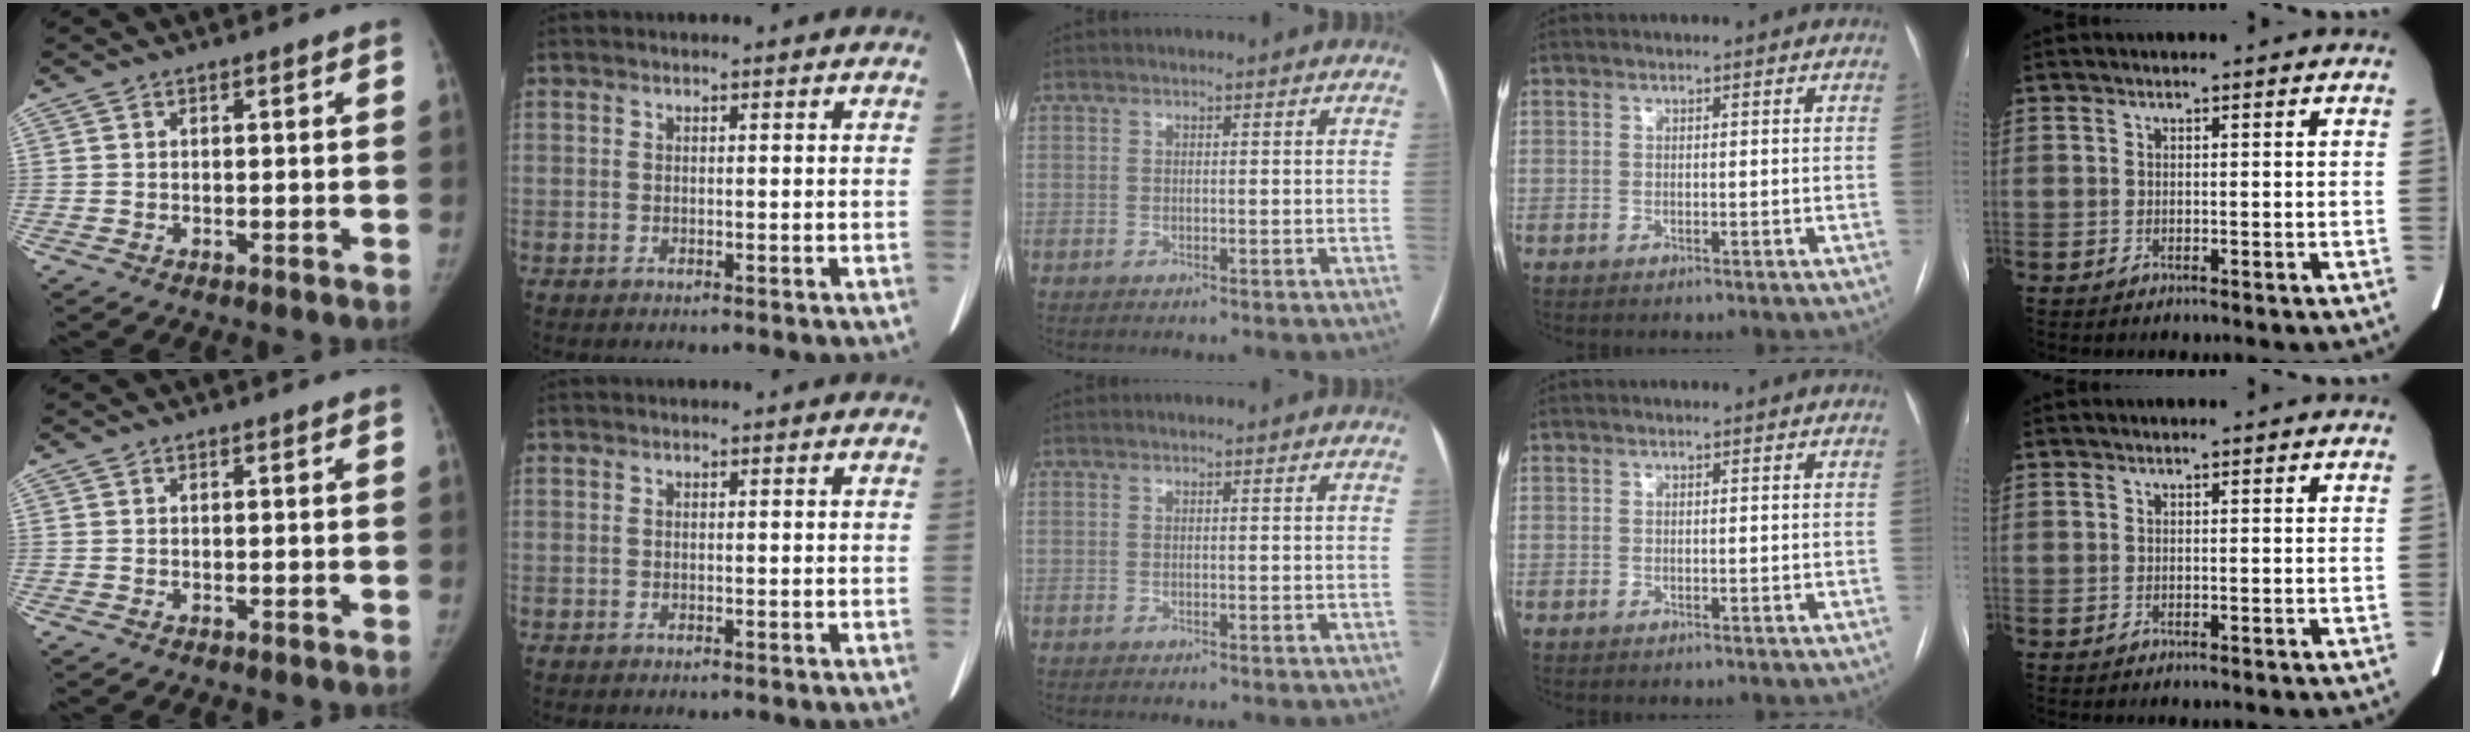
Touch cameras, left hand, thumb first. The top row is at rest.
{}